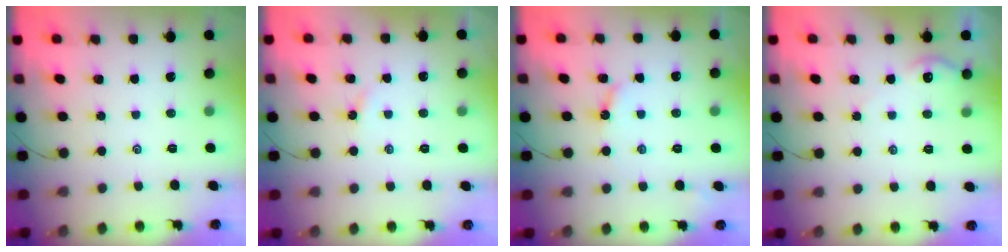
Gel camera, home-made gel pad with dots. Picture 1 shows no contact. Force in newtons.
{"total": 1.4, "press": 1.4, "slide": 0.2}
{"total": 3.8, "press": 3.8, "slide": 0.4}
{"total": 2.8, "press": 2.8, "slide": 0.3}